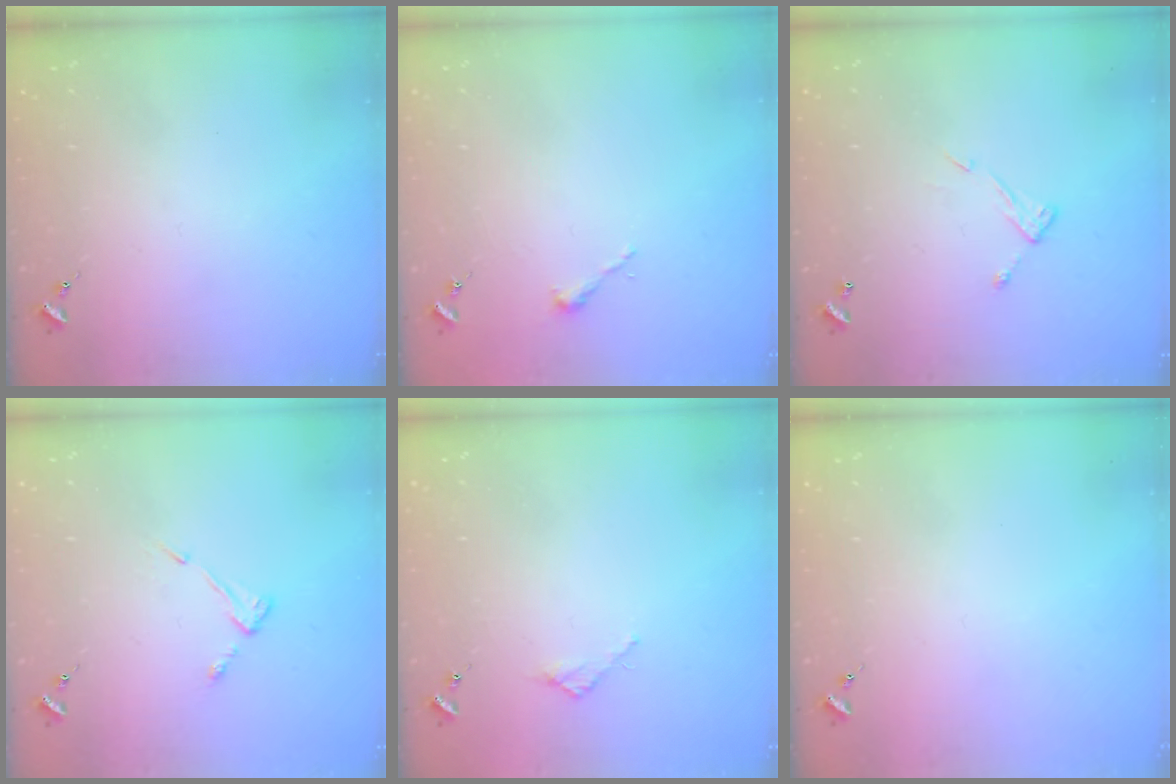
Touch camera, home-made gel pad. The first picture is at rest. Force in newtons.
{"total": 2.5, "press": 2.5, "slide": 0.2}
{"total": 7.0, "press": 7.0, "slide": 0.4}
{"total": 5.2, "press": 5.1, "slide": 0.6}
{"total": 2.4, "press": 2.3, "slide": 0.3}
{"total": 0.0}